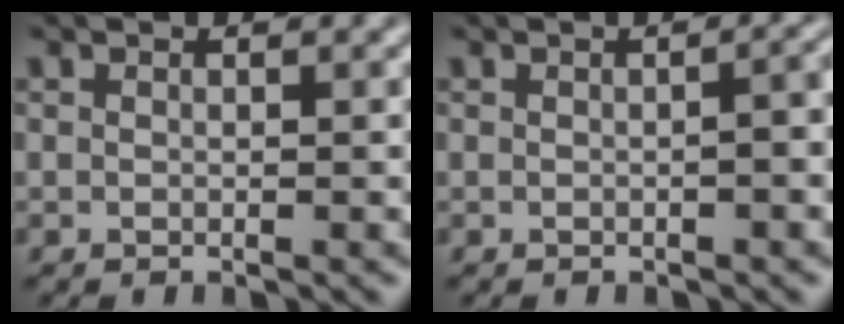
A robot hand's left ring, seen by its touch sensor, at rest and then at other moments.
{"total": 2.1, "force": [-0.3, 0.8, 2.0], "torque": [-0.015, 0.008, 0.001]}